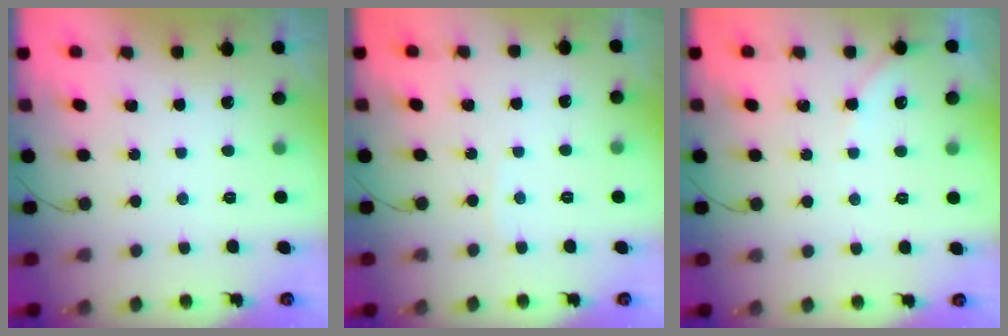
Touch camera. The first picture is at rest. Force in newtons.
{"total": 2.2, "press": 2.2, "slide": 0.2}
{"total": 2.4, "press": 2.4, "slide": 0.4}